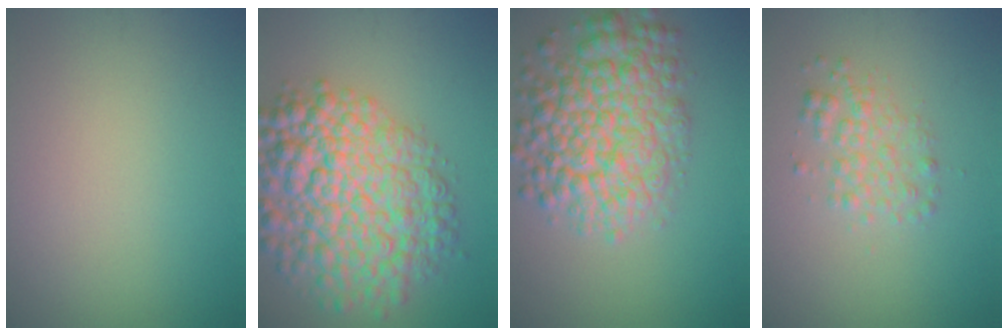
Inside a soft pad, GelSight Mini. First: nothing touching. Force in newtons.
{"total": 10.1, "press": 10.1, "slide": 0.3}
{"total": 7.8, "press": 7.8, "slide": 0.3}
{"total": 2.2, "press": 2.2, "slide": 0.0}